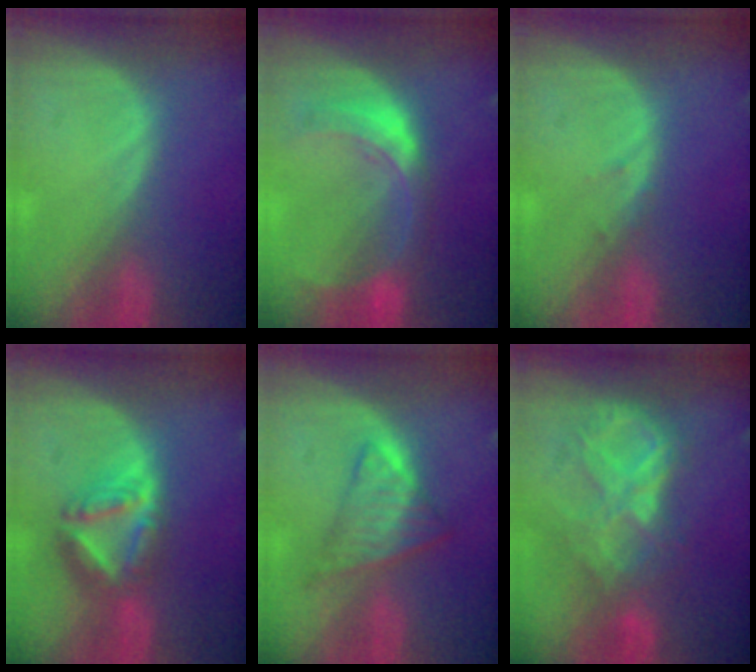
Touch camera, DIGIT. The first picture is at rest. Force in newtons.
{"total": 8.1, "press": 7.1, "slide": 3.7}
{"total": 0.8, "press": 0.7, "slide": 0.3}
{"total": 8.1, "press": 6.9, "slide": 4.1}
{"total": 7.0, "press": 6.1, "slide": 3.5}
{"total": 8.8, "press": 7.7, "slide": 4.2}